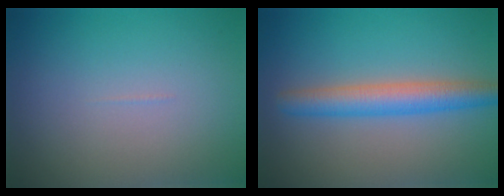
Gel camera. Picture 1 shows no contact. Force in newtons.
{"total": 4.1, "press": 4.1, "slide": 0.2}